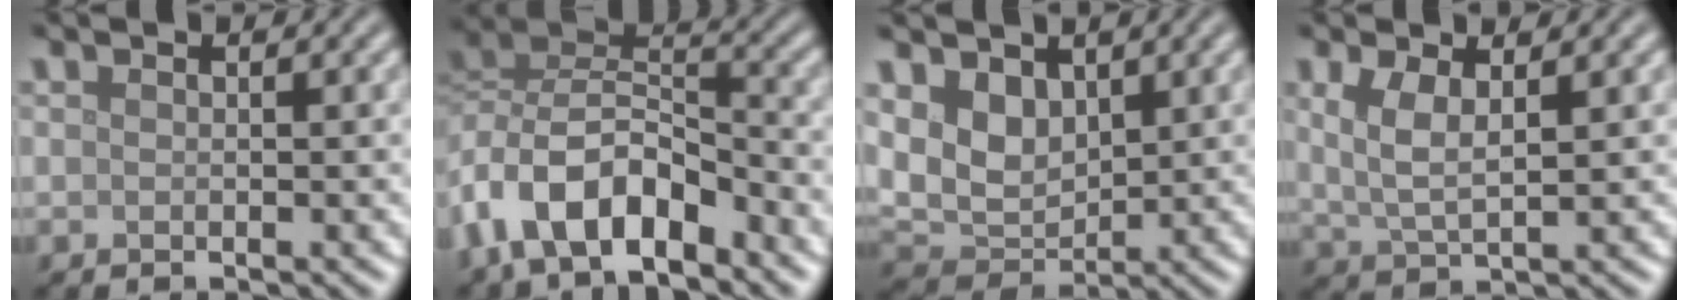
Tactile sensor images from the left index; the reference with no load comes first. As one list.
[{"total": 9.1, "force": [-5.1, 4.5, 6.0], "torque": [-0.101, 0.006, -0.106]}, {"total": 4.8, "force": [1.8, 3.5, 2.8], "torque": [-0.065, -0.010, 0.035]}, {"total": 3.3, "force": [1.1, 1.3, 2.8], "torque": [-0.062, -0.002, 0.026]}]